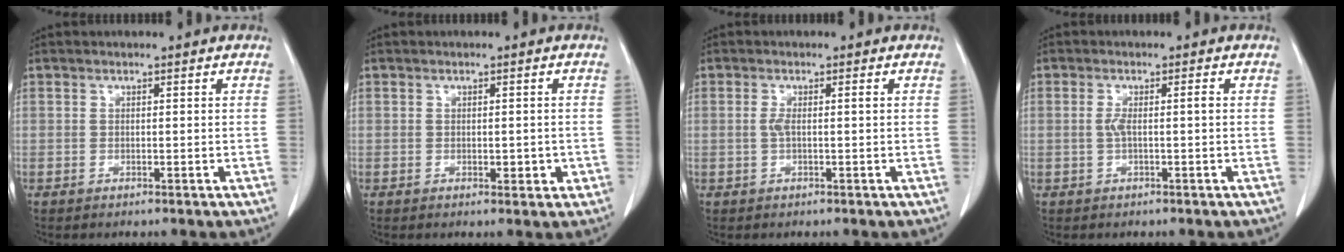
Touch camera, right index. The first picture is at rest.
{"total": 2.1, "force": [-0.5, 1.1, 1.7], "torque": [-0.020, 0.000, -0.003]}
{"total": 1.7, "force": [-0.1, 0.2, 1.7], "torque": [-0.037, 0.002, -0.001]}
{"total": 2.2, "force": [-0.2, 0.1, 2.2], "torque": [-0.045, 0.005, -0.002]}